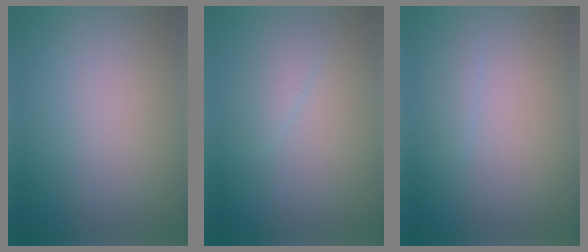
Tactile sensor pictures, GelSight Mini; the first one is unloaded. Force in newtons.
{"total": 1.1, "press": 1.1, "slide": 0.1}
{"total": 0.6, "press": 0.6, "slide": 0.1}